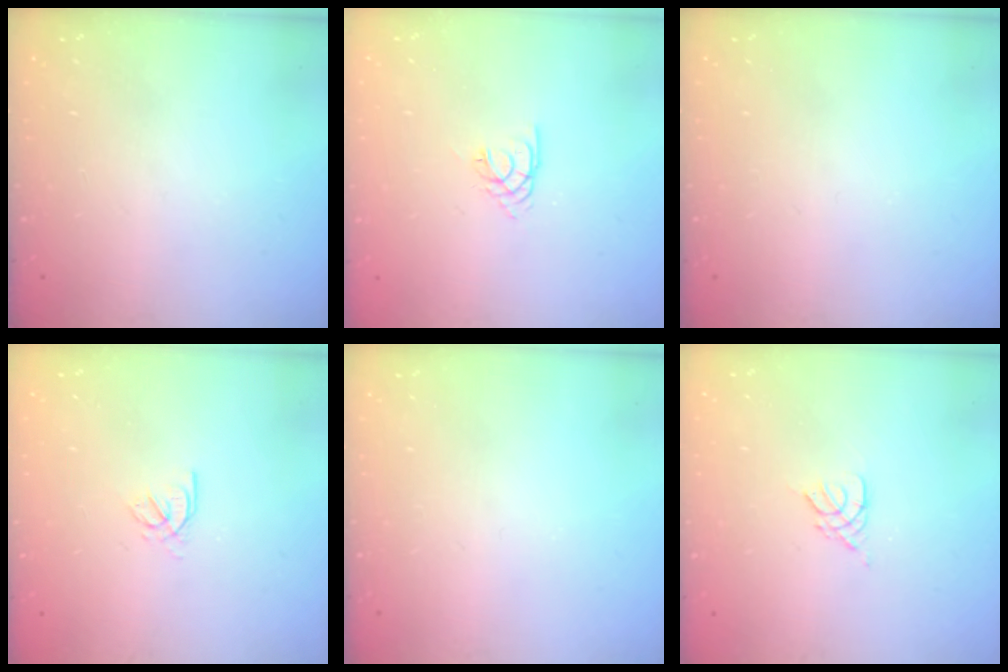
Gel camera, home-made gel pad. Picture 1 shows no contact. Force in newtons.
{"total": 1.4, "press": 1.3, "slide": 0.3}
{"total": 0.0}
{"total": 2.2, "press": 2.2, "slide": 0.4}
{"total": 0.0}
{"total": 2.7, "press": 2.7, "slide": 0.5}